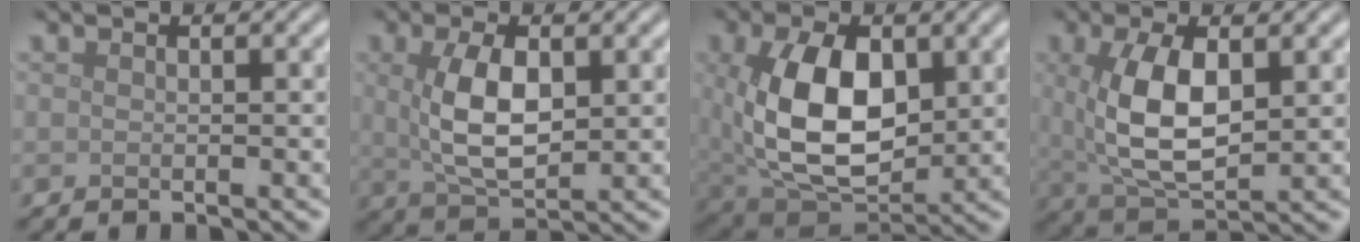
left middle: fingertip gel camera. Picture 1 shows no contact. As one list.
[{"total": 5.6, "force": [0.8, 2.7, 4.9], "torque": [-0.104, 0.000, 0.022]}, {"total": 11.0, "force": [1.1, 6.6, 8.7], "torque": [-0.180, -0.011, 0.030]}, {"total": 7.4, "force": [1.0, 3.6, 6.4], "torque": [-0.142, -0.003, 0.024]}]